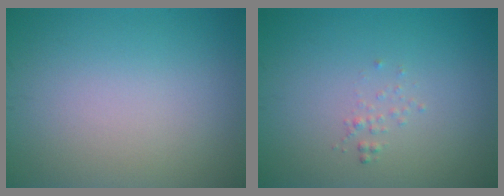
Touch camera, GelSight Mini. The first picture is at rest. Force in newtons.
{"total": 0.6, "press": 0.6, "slide": 0.1}